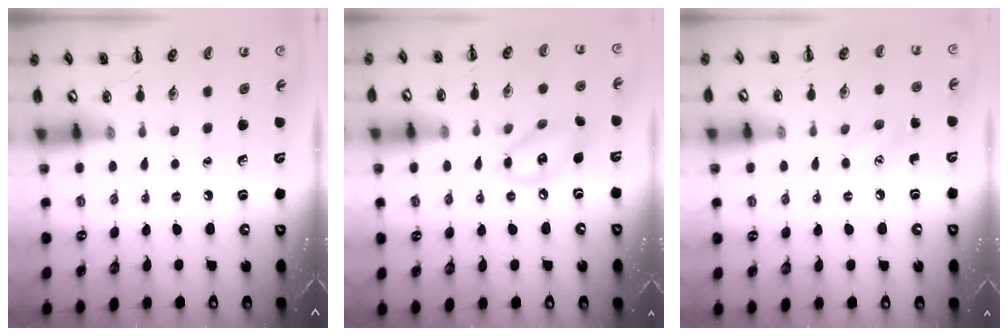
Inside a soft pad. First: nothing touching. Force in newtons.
{"total": 10.7, "press": 10.5, "slide": 2.1}
{"total": 5.5, "press": 5.3, "slide": 1.3}